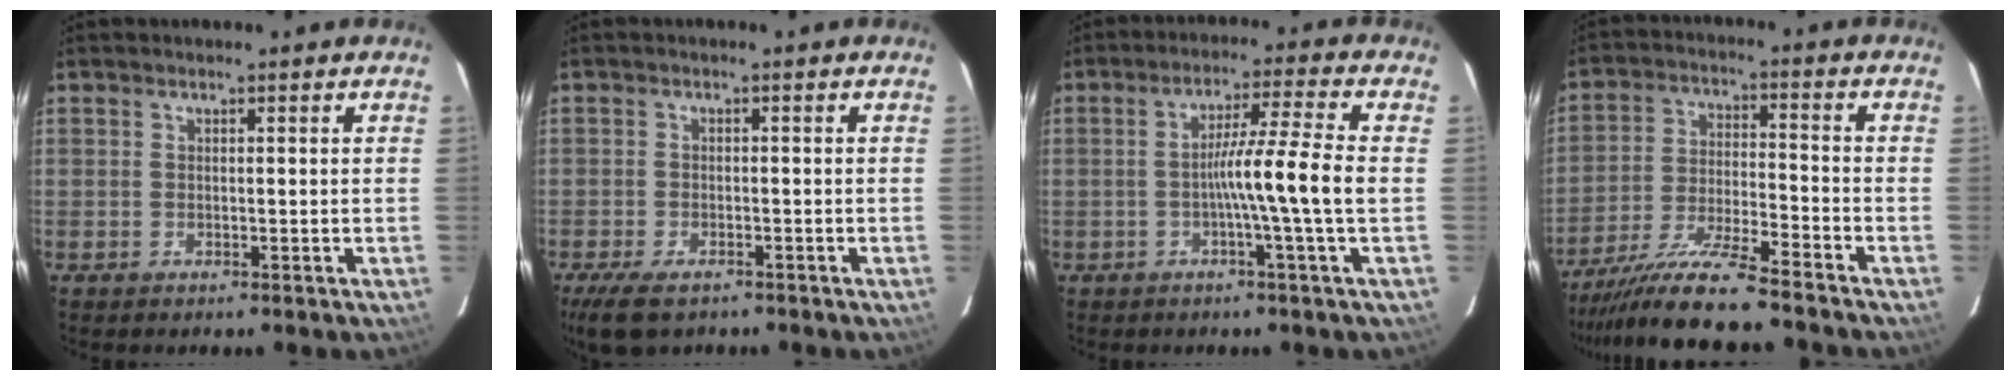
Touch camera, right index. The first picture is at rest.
{"total": 6.1, "force": [-4.4, 2.6, 3.3], "torque": [-0.063, -0.010, -0.069]}
{"total": 8.4, "force": [-1.3, -2.0, 8.1], "torque": [-0.136, 0.006, -0.023]}
{"total": 12.3, "force": [-10.6, -0.3, 6.1], "torque": [-0.108, -0.017, -0.189]}